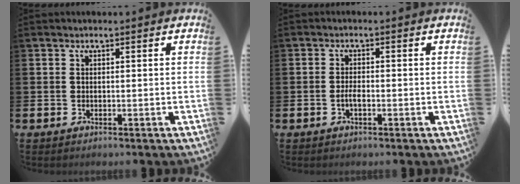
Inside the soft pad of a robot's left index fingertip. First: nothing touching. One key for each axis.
{"total": 1.6, "fx": -0.6, "fy": 0.6, "fz": 1.4, "tx": -0.023, "ty": 0.000, "tz": -0.013}